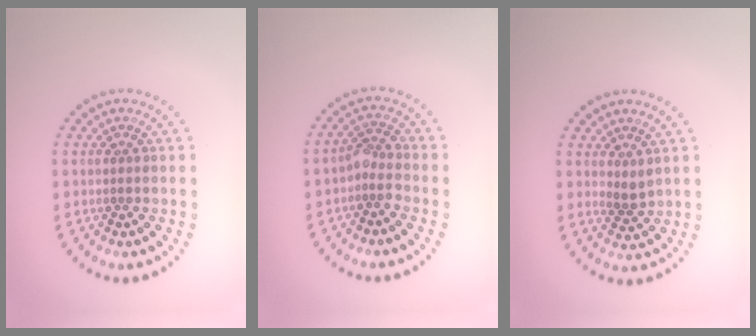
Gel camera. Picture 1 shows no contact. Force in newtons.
{"total": 1.9, "press": 1.5, "slide": 1.2}
{"total": 1.3, "press": 1.0, "slide": 0.9}